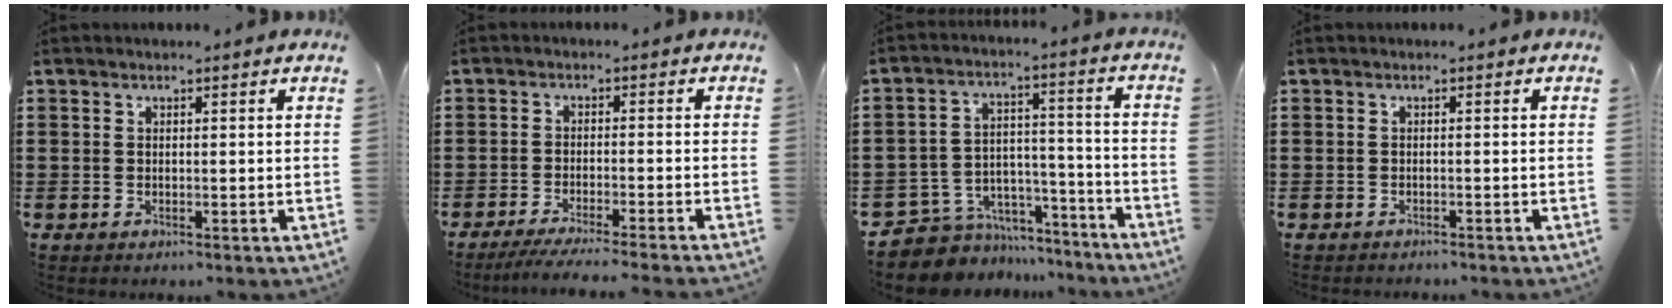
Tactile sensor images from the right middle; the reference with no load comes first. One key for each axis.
{"total": 3.5, "fx": -3.0, "fy": -0.5, "fz": 1.6, "tx": -0.026, "ty": -0.007, "tz": -0.058}
{"total": 6.0, "fx": -5.4, "fy": 2.8, "fz": 0.2, "tx": -0.014, "ty": 0.008, "tz": -0.106}
{"total": 0.6, "fx": -0.6, "fy": 0.0, "fz": 0.0, "tx": -0.001, "ty": 0.000, "tz": -0.013}